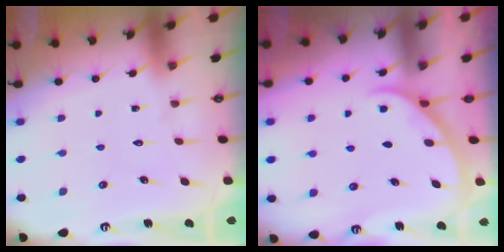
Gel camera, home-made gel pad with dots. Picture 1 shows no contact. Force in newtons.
{"total": 2.4, "press": 2.3, "slide": 0.3}